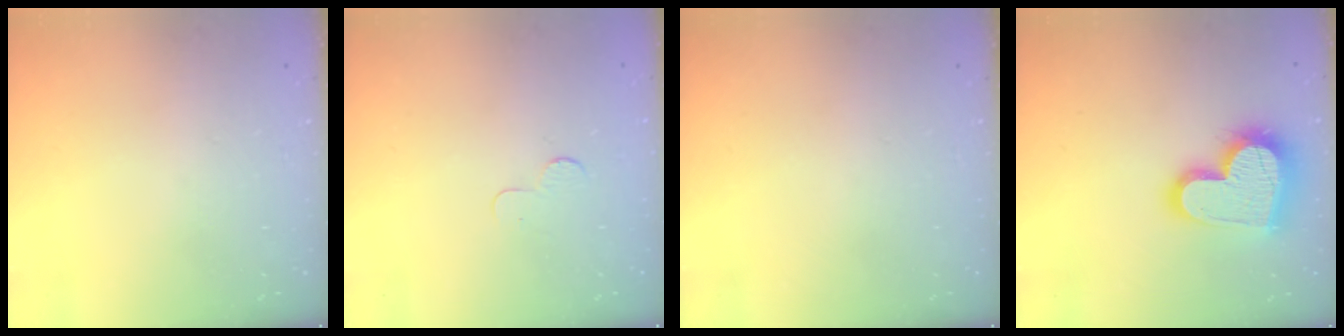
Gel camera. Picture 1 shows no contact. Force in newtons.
{"total": 2.3, "press": 2.3, "slide": 0.2}
{"total": 0.0}
{"total": 19.3, "press": 19.2, "slide": 1.5}